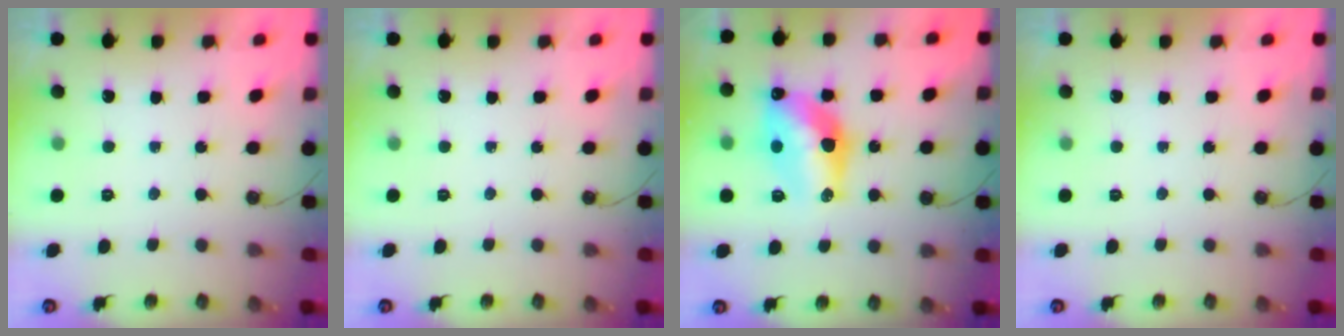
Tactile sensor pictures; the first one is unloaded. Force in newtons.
{"total": 0.0}
{"total": 13.9, "press": 13.8, "slide": 1.3}
{"total": 0.0}